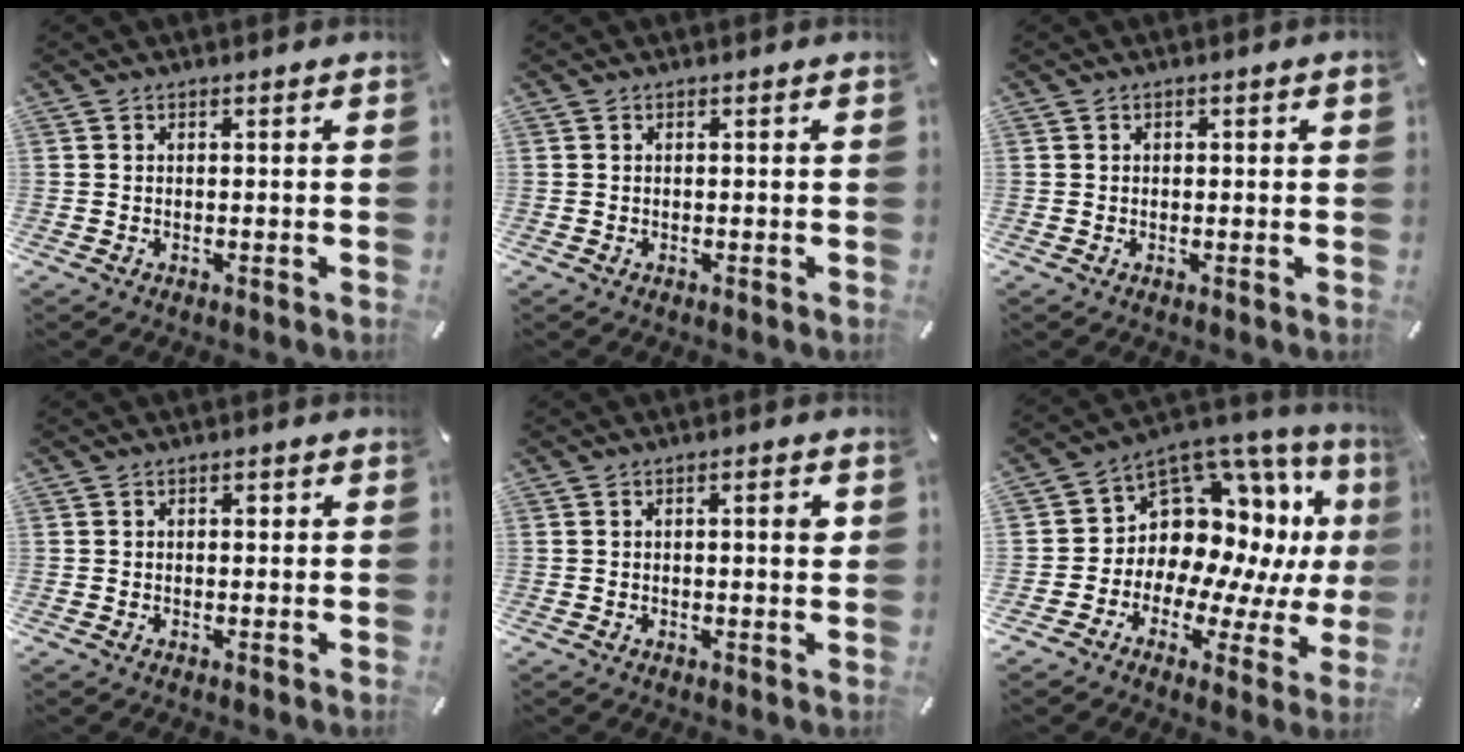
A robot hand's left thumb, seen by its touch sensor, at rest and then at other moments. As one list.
[{"total": 0.0}, {"total": 0.5, "force": [0.1, 0.3, 0.4], "torque": [-0.007, 0.001, 0.001]}, {"total": 1.1, "force": [0.2, 0.7, 0.8], "torque": [-0.008, 0.001, 0.001]}, {"total": 2.6, "force": [0.4, 0.6, 2.5], "torque": [-0.030, -0.003, 0.001]}, {"total": 13.0, "force": [4.8, 10.3, 6.4], "torque": [-0.102, -0.073, 0.096]}]